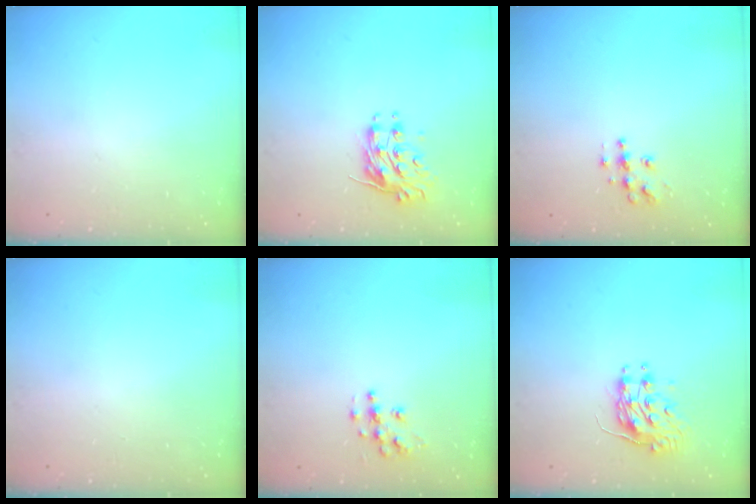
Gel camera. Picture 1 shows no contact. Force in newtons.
{"total": 10.4, "press": 10.4, "slide": 0.5}
{"total": 7.5, "press": 7.5, "slide": 0.3}
{"total": 0.0}
{"total": 7.3, "press": 7.3, "slide": 0.2}
{"total": 9.3, "press": 9.3, "slide": 0.1}